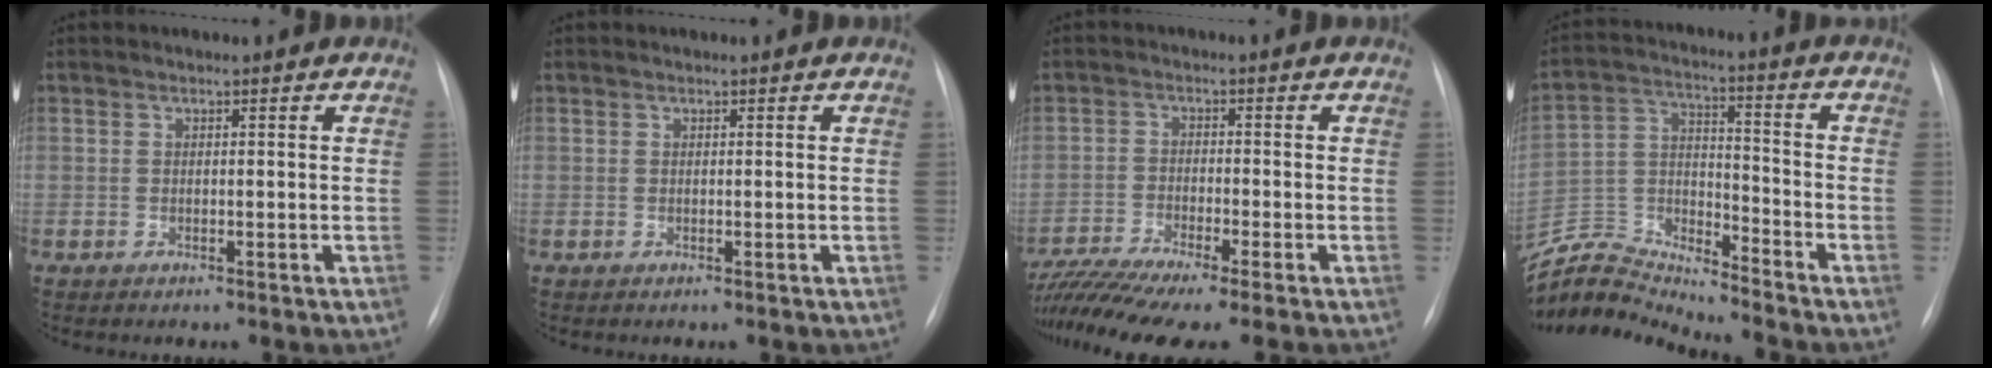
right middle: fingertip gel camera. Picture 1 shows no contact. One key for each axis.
{"total": 0.0}
{"total": 10.3, "fx": -8.7, "fy": -0.8, "fz": 5.3, "tx": -0.093, "ty": -0.019, "tz": -0.145}
{"total": 11.8, "fx": -11.7, "fy": -1.1, "fz": -0.4, "tx": 0.000, "ty": 0.040, "tz": -0.229}